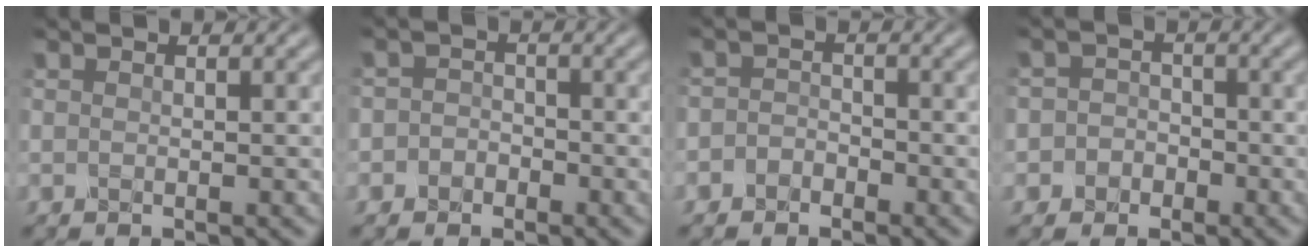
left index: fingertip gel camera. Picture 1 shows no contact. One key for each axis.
{"total": 1.9, "fx": -0.8, "fy": 1.6, "fz": 0.4, "tx": 0.018, "ty": 0.005, "tz": -0.029}
{"total": 1.5, "fx": -1.0, "fy": 1.1, "fz": 0.3, "tx": 0.003, "ty": 0.006, "tz": -0.025}
{"total": 3.0, "fx": -1.2, "fy": 2.7, "fz": 0.4, "tx": 0.025, "ty": 0.007, "tz": -0.040}